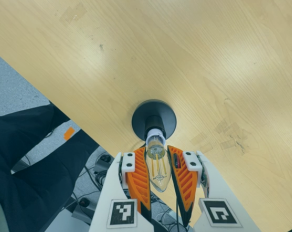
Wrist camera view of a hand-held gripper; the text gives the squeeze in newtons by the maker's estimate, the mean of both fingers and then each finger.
{"total": 21.5, "left": 23.3, "right": 19.7}